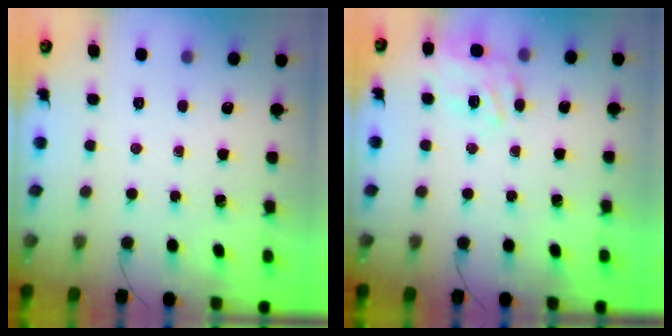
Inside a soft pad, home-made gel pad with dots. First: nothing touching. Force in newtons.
{"total": 9.5, "press": 9.2, "slide": 2.3}